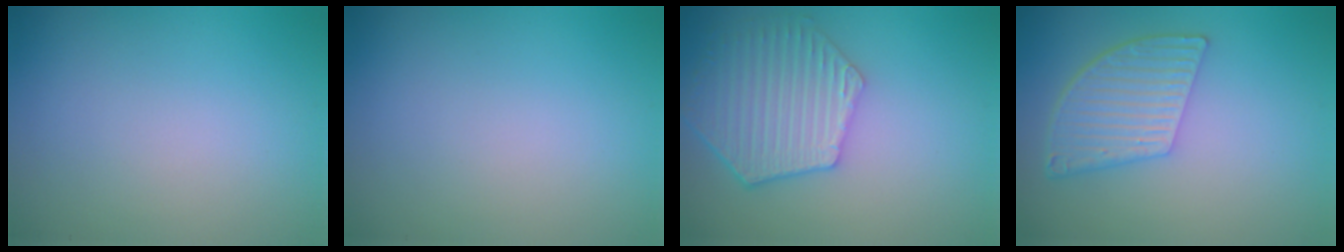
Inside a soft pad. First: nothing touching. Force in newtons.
{"total": 0.0}
{"total": 5.7, "press": 4.7, "slide": 3.3}
{"total": 5.3, "press": 3.9, "slide": 3.7}